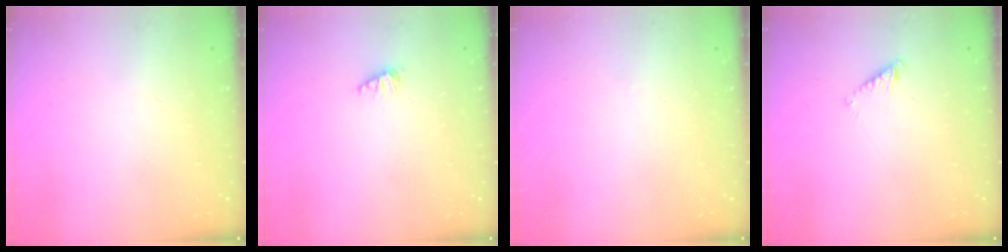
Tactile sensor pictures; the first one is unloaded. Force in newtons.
{"total": 1.3, "press": 1.3, "slide": 0.1}
{"total": 0.0}
{"total": 3.3, "press": 3.3, "slide": 0.5}